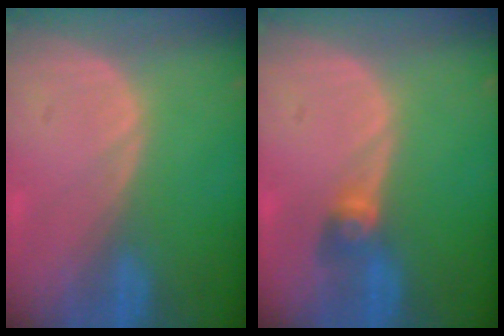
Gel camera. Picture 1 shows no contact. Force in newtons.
{"total": 2.7, "press": 2.6, "slide": 0.5}